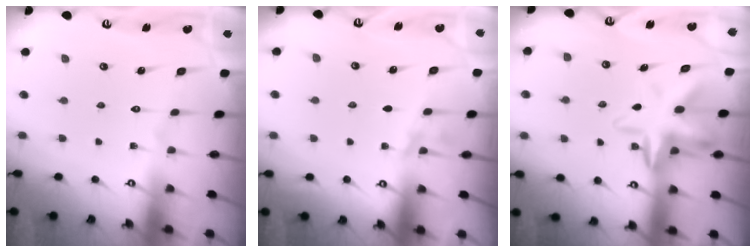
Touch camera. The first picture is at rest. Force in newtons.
{"total": 2.5, "press": 1.7, "slide": 1.8}
{"total": 8.2, "press": 7.8, "slide": 2.4}